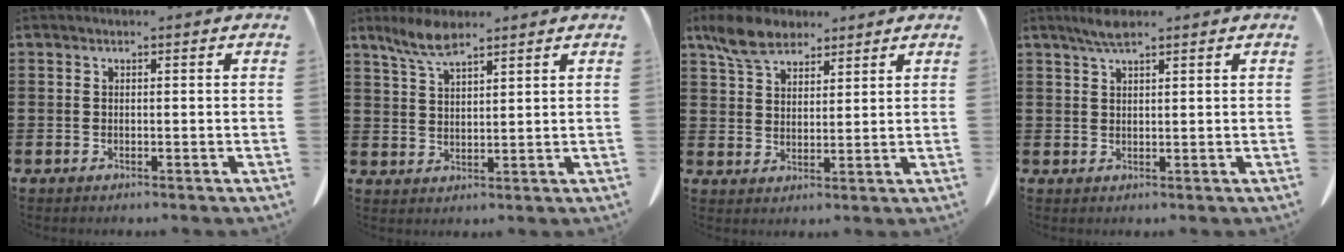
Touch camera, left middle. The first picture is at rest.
{"total": 5.1, "force": [3.9, 1.3, 3.1], "torque": [-0.071, -0.004, 0.070]}
{"total": 6.6, "force": [5.1, 3.0, 2.9], "torque": [-0.074, 0.000, 0.097]}
{"total": 2.7, "force": [2.1, 0.5, 1.7], "torque": [-0.038, 0.002, 0.037]}